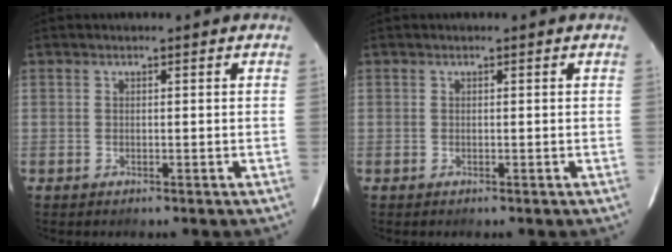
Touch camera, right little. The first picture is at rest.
{"total": 0.0}